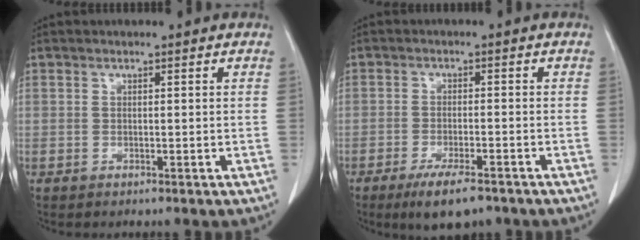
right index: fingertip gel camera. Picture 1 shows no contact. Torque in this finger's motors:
{"motor_torque": [0.56, -0.59, 0.34, 0.09]}